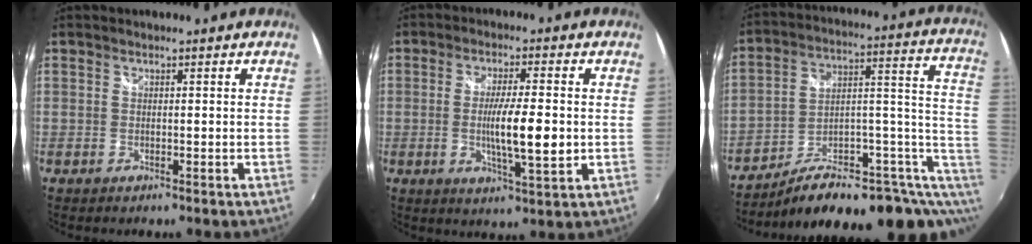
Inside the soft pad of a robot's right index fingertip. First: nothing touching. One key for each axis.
{"total": 8.7, "fx": -0.9, "fy": 1.0, "fz": 8.6, "tx": -0.149, "ty": -0.009, "tz": -0.010}
{"total": 20.1, "fx": -2.4, "fy": 9.3, "fz": 17.6, "tx": -0.237, "ty": 0.026, "tz": -0.027}